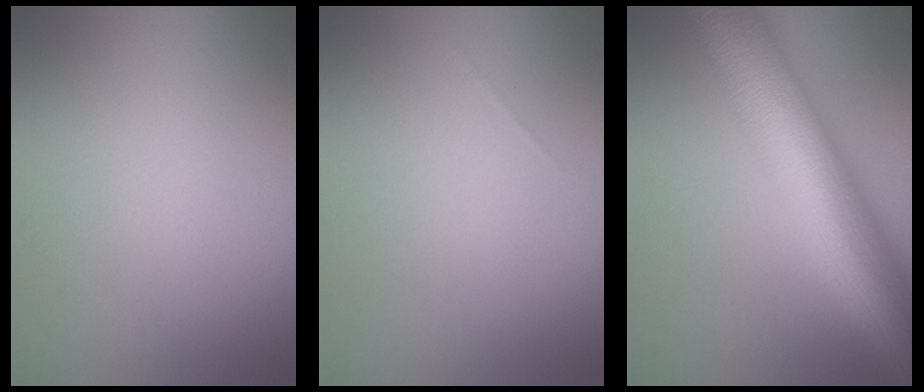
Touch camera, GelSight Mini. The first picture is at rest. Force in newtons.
{"total": 0.0}
{"total": 12.3, "press": 12.3, "slide": 0.1}